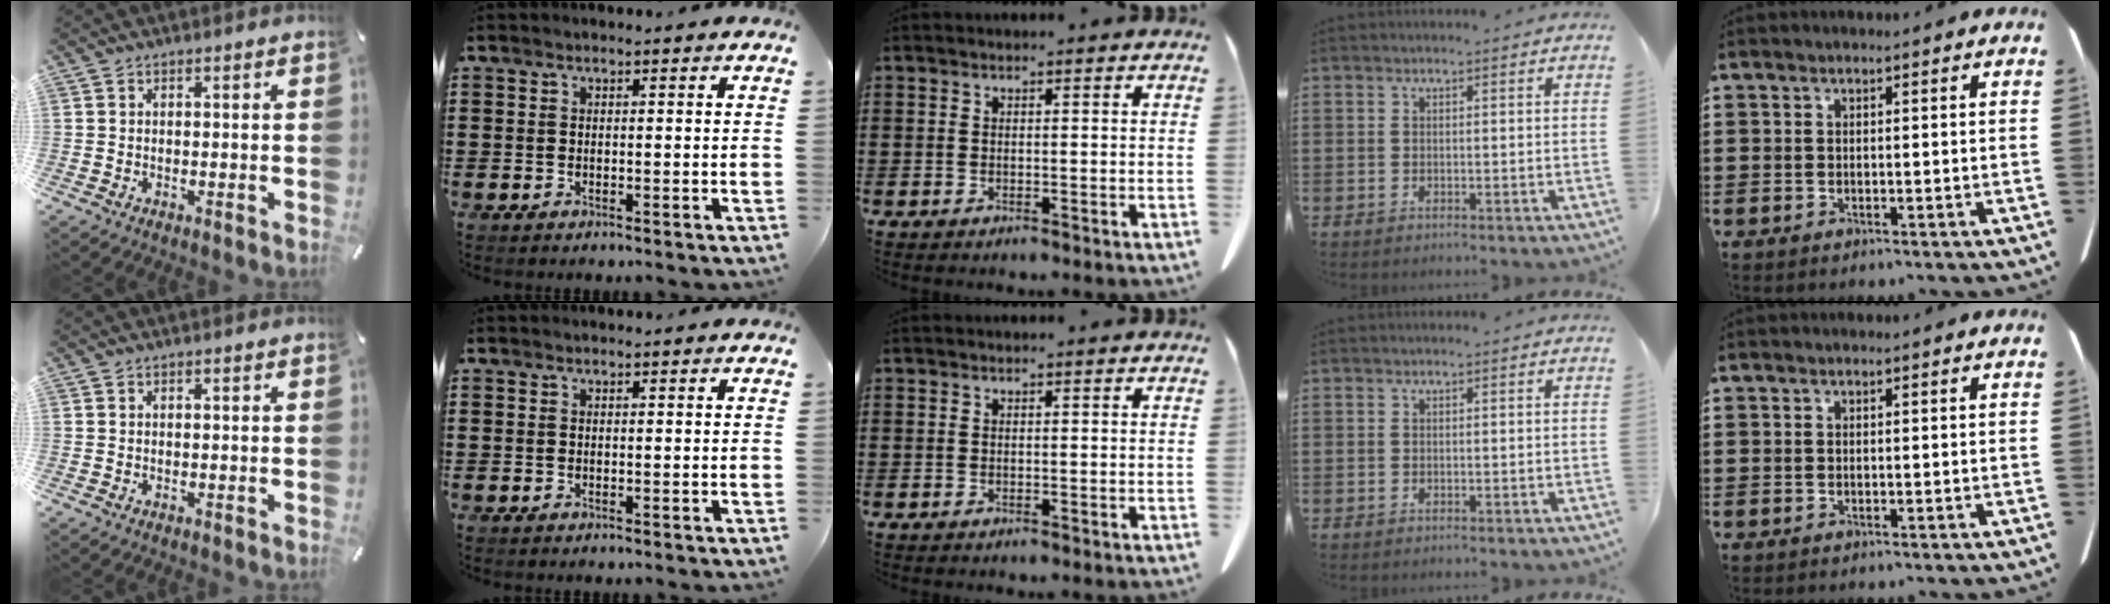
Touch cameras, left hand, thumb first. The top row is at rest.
{}